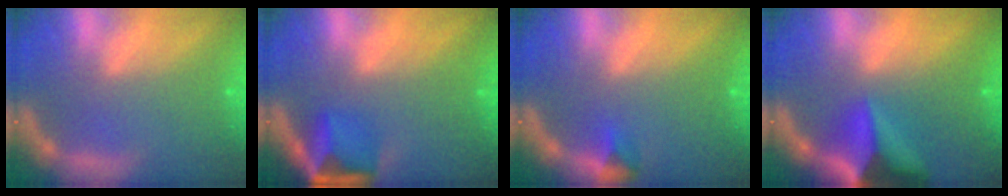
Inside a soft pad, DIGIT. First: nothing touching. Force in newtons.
{"total": 5.4}
{"total": 1.4}
{"total": 9.6}